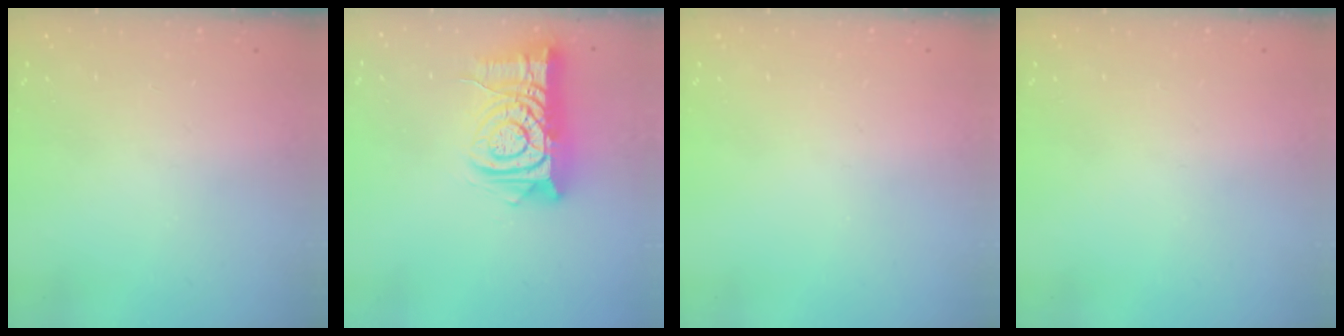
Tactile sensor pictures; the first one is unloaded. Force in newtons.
{"total": 13.2, "press": 13.2, "slide": 1.5}
{"total": 0.0}
{"total": 0.0}